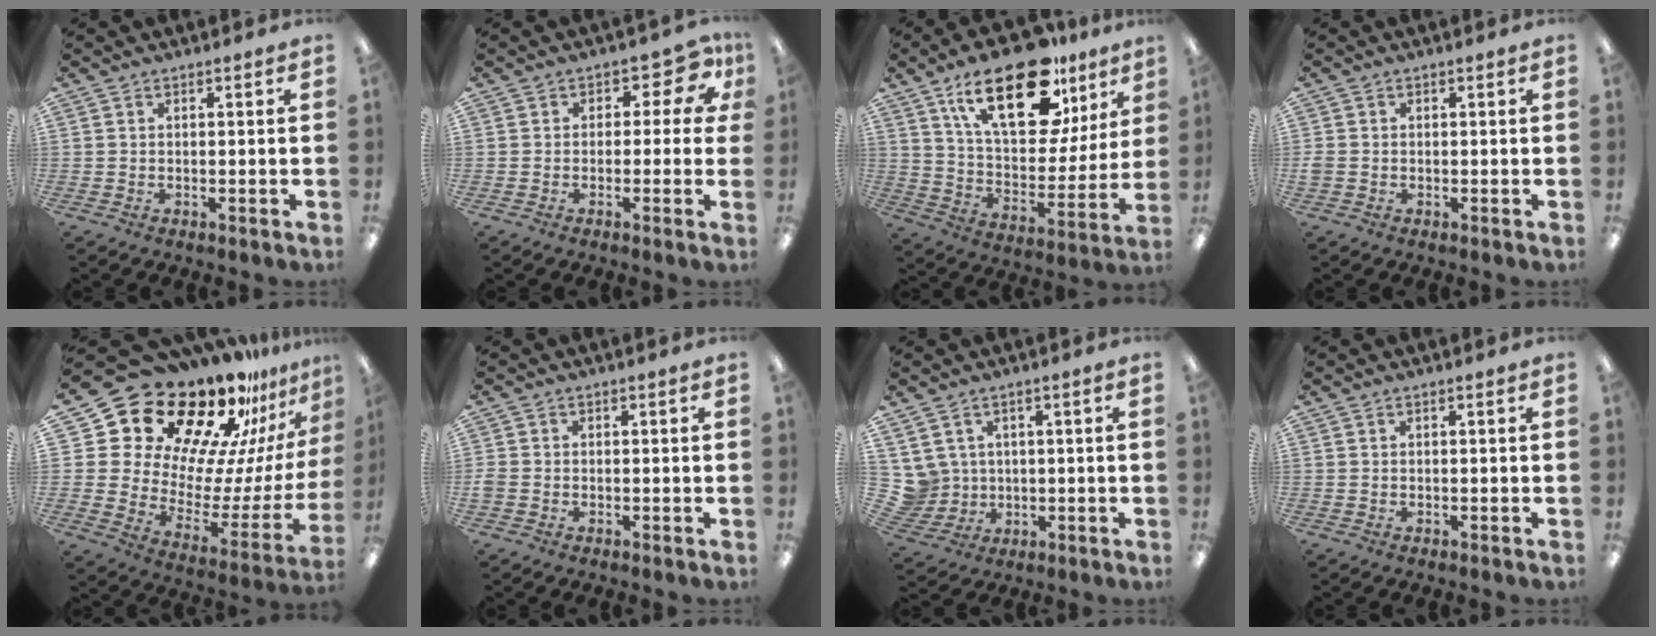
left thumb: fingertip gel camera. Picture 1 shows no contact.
{"total": 6.3, "force": [2.7, 3.8, 4.2], "torque": [-0.056, -0.015, 0.042]}
{"total": 25.7, "force": [15.3, 11.5, 17.2], "torque": [-0.270, -0.075, 0.258]}
{"total": 1.3, "force": [-0.5, 1.2, 0.2], "torque": [-0.002, 0.002, -0.010]}
{"total": 24.5, "force": [19.0, 12.0, 9.7], "torque": [-0.163, -0.165, 0.354]}
{"total": 1.4, "force": [-0.7, 1.2, 0.3], "torque": [-0.003, 0.003, -0.013]}
{"total": 6.2, "force": [1.8, 6.0, 0.6], "torque": [-0.047, -0.006, 0.039]}
{"total": 0.0}